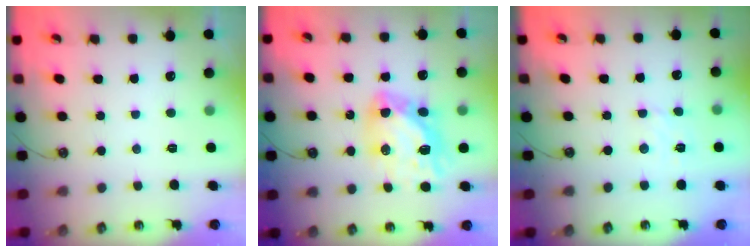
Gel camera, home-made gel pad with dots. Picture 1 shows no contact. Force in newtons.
{"total": 13.8, "press": 13.8, "slide": 1.5}
{"total": 2.8, "press": 2.7, "slide": 0.5}